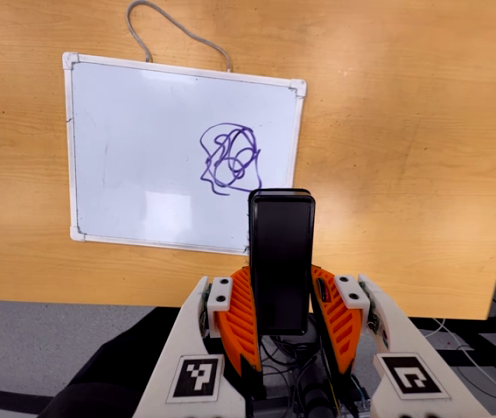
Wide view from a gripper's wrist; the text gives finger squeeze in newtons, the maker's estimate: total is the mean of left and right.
{"total": 5.4, "left": 3.7, "right": 7.2}